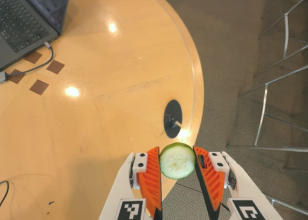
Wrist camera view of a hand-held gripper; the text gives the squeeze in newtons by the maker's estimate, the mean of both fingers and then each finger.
{"total": 9.7, "left": 10.0, "right": 9.4}